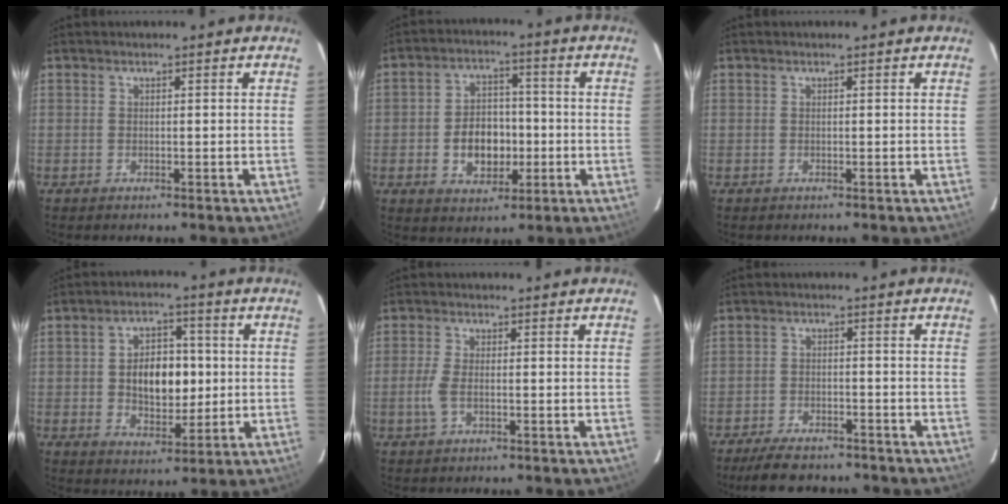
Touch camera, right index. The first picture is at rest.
{"total": 9.6, "force": [-2.3, 7.0, 6.2], "torque": [-0.124, 0.019, -0.026]}
{"total": 0.0}
{"total": 10.2, "force": [0.3, 6.5, 7.9], "torque": [-0.138, 0.016, 0.015]}
{"total": 4.0, "force": [-1.2, 1.7, 3.4], "torque": [-0.081, -0.001, -0.025]}
{"total": 9.1, "force": [-7.5, 3.2, 3.8], "torque": [-0.092, -0.004, -0.116]}